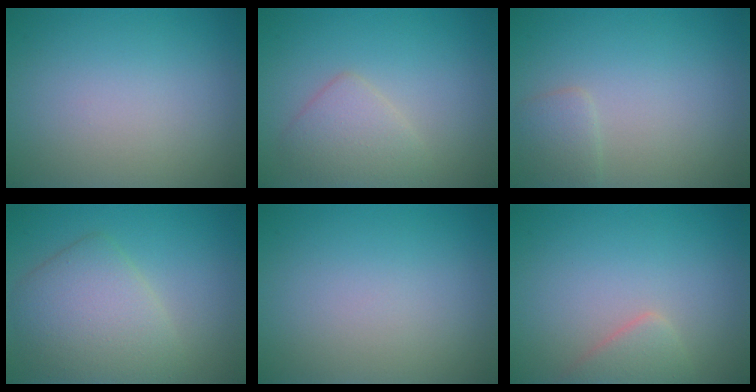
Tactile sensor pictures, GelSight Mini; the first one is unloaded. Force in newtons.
{"total": 2.7, "press": 2.7, "slide": 0.2}
{"total": 1.5, "press": 1.5, "slide": 0.0}
{"total": 5.4, "press": 5.4, "slide": 0.2}
{"total": 0.0}
{"total": 2.1, "press": 2.1, "slide": 0.2}